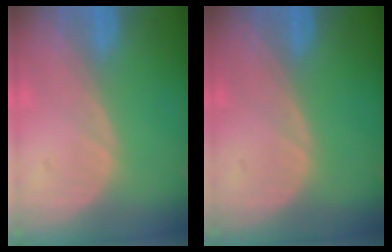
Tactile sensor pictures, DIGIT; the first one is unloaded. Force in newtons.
{"total": 0.0}